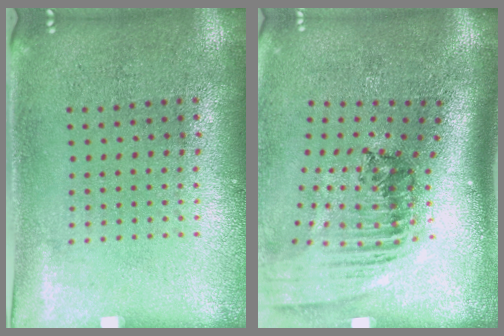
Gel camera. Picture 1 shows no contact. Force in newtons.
{"total": 2.4, "press": 1.7, "slide": 1.7}